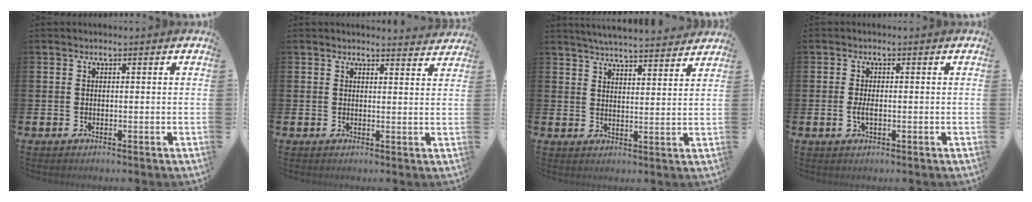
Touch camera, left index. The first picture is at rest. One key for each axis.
{"total": 2.3, "fx": 2.3, "fy": 0.2, "fz": -0.1, "tx": 0.010, "ty": -0.018, "tz": 0.038}
{"total": 5.1, "fx": 5.1, "fy": 0.1, "fz": 0.5, "tx": -0.018, "ty": -0.034, "tz": 0.090}
{"total": 2.0, "fx": -0.3, "fy": 0.8, "fz": 1.8, "tx": -0.027, "ty": -0.003, "tz": -0.007}